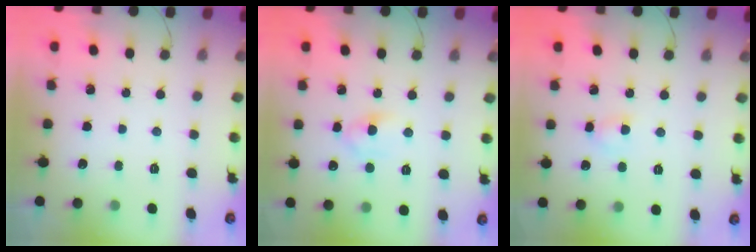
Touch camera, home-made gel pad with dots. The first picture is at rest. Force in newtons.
{"total": 4.0, "press": 3.9, "slide": 1.0}
{"total": 3.4, "press": 3.2, "slide": 1.2}